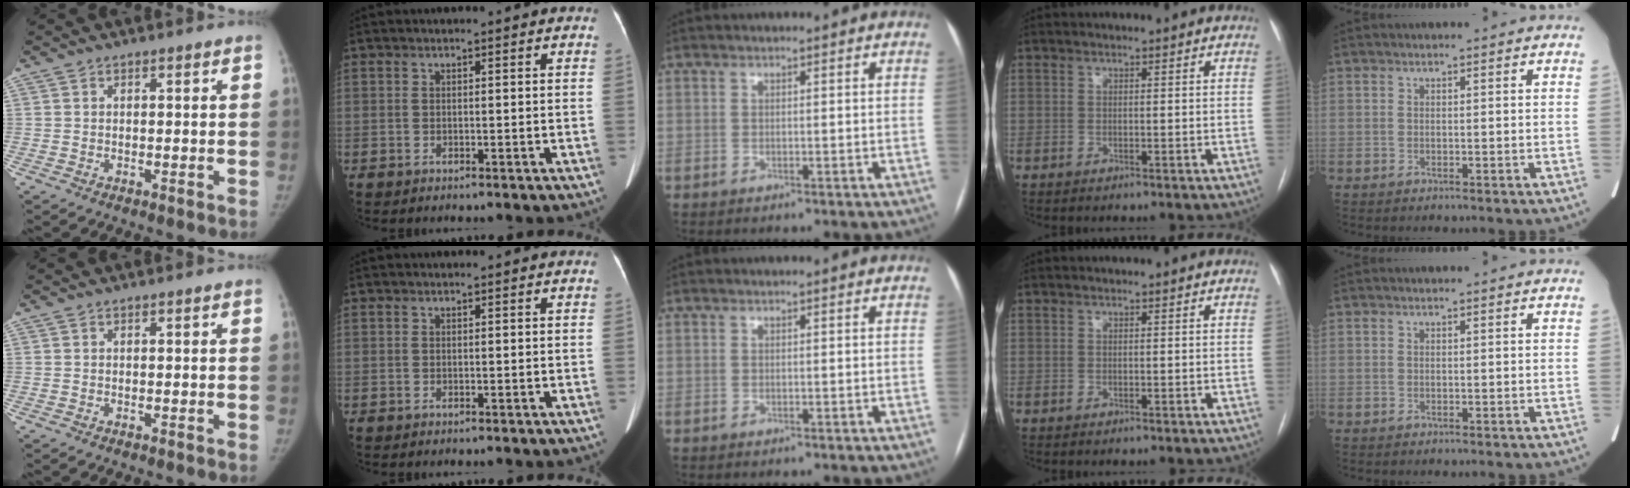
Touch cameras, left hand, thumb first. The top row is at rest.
{}